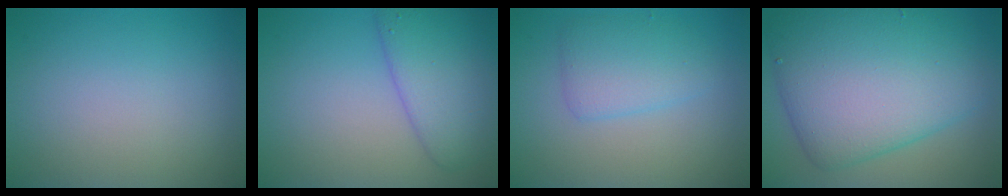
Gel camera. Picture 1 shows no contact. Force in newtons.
{"total": 4.9, "press": 4.9, "slide": 0.2}
{"total": 3.1, "press": 3.1, "slide": 0.1}
{"total": 11.1, "press": 11.1, "slide": 0.2}